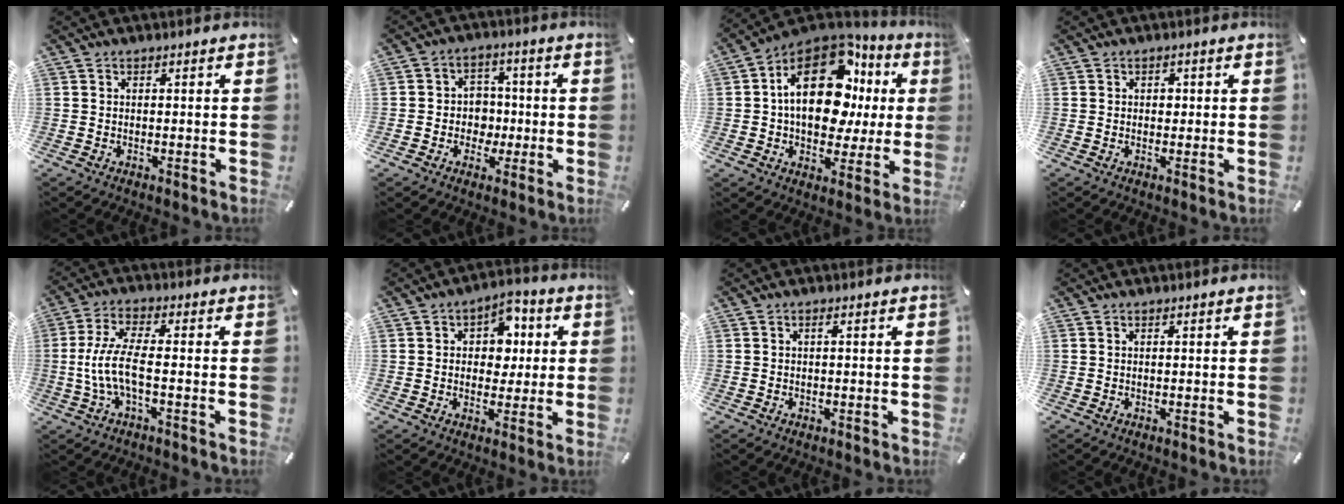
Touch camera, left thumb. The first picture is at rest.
{"total": 5.6, "force": [-1.1, 5.3, 1.3], "torque": [-0.019, 0.015, -0.023]}
{"total": 21.3, "force": [5.0, 13.0, 16.0], "torque": [-0.261, -0.025, 0.080]}
{"total": 1.3, "force": [0.1, 1.3, 0.3], "torque": [0.007, 0.001, -0.004]}
{"total": 8.8, "force": [-1.5, 2.8, 8.2], "torque": [-0.178, -0.012, -0.029]}
{"total": 8.0, "force": [0.9, 6.5, 4.6], "torque": [-0.052, 0.003, 0.010]}
{"total": 1.0, "force": [0.0, 0.3, 0.9], "torque": [-0.017, 0.000, -0.001]}
{"total": 0.0}